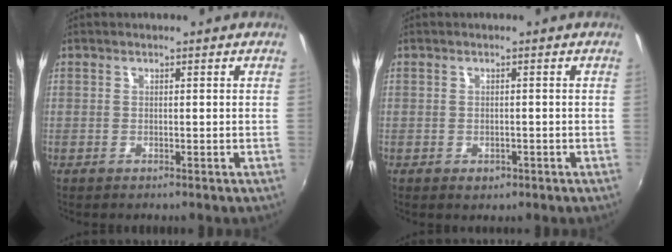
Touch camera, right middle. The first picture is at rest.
{"total": 1.8, "force": [-0.9, 1.3, 0.9], "torque": [-0.017, -0.004, -0.008]}